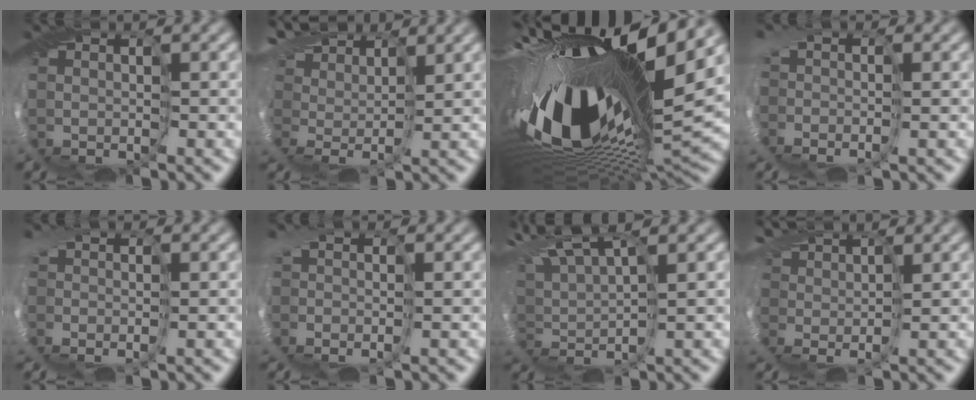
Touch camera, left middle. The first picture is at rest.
{"total": 6.5, "force": [5.4, 2.7, 2.6], "torque": [-0.063, 0.023, 0.088]}
{"total": 18.2, "force": [1.1, 6.2, 17.1], "torque": [-0.313, -0.054, 0.027]}
{"total": 1.8, "force": [-0.5, 1.0, 1.4], "torque": [-0.027, 0.006, -0.019]}
{"total": 2.3, "force": [-0.7, 1.5, 1.6], "torque": [-0.023, 0.001, -0.019]}
{"total": 2.3, "force": [-0.8, 1.4, 1.7], "torque": [-0.029, 0.005, -0.021]}
{"total": 5.4, "force": [4.3, 0.8, 3.1], "torque": [-0.073, 0.029, 0.068]}
{"total": 1.9, "force": [1.6, 0.7, 0.7], "torque": [-0.023, 0.019, 0.026]}